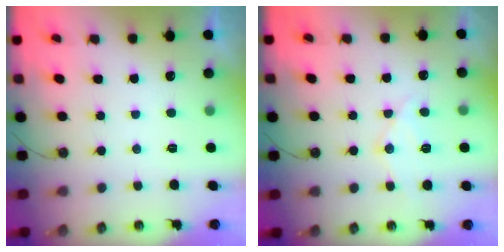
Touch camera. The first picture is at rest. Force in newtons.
{"total": 11.3, "press": 11.2, "slide": 0.9}